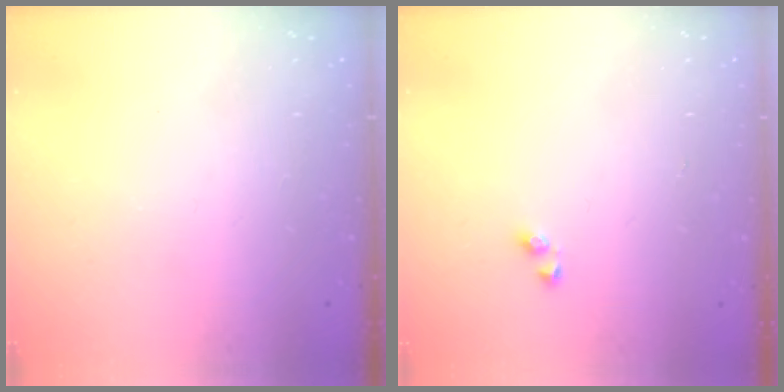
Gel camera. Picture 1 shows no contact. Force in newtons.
{"total": 2.9, "press": 2.7, "slide": 1.1}